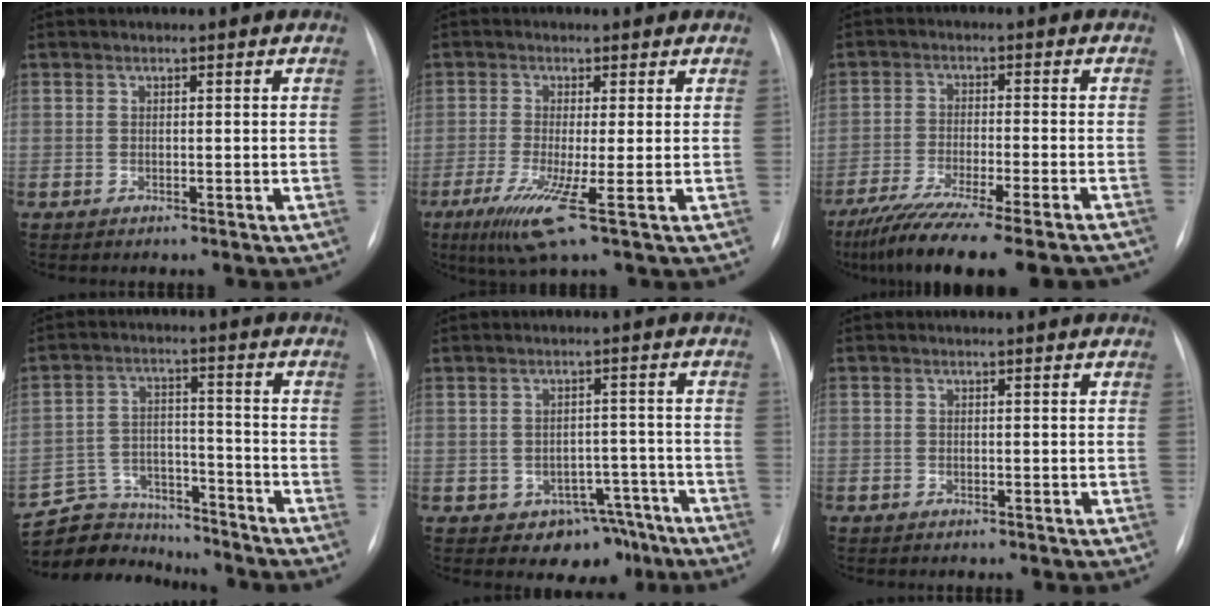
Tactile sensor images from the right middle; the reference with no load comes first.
{"total": 6.1, "force": [-2.3, -0.5, 5.6], "torque": [-0.110, -0.023, -0.043]}
{"total": 19.4, "force": [-16.5, 1.1, 10.1], "torque": [-0.130, -0.042, -0.243]}
{"total": 11.6, "force": [-11.0, 3.7, 0.3], "torque": [-0.006, 0.044, -0.184]}
{"total": 6.7, "force": [-4.5, 4.7, 1.6], "torque": [0.002, 0.027, -0.053]}
{"total": 1.3, "force": [-0.9, 0.9, 0.2], "torque": [-0.009, 0.002, -0.011]}